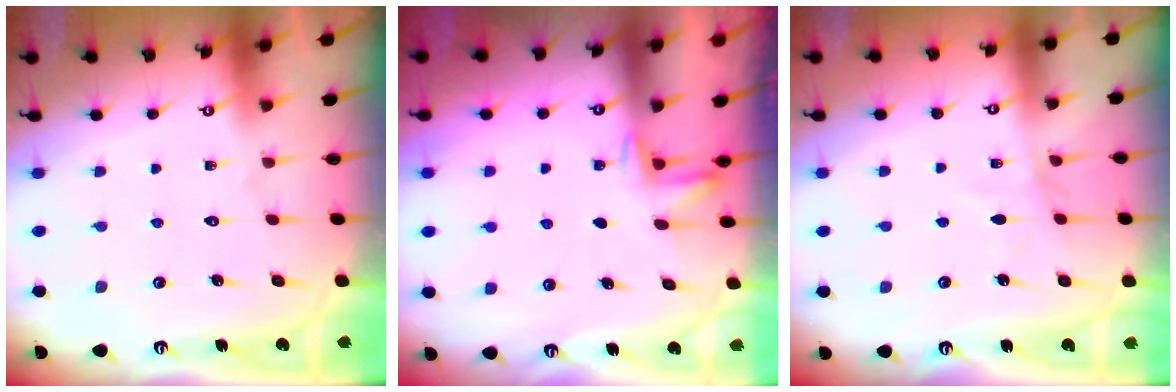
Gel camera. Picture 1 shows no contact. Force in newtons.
{"total": 2.2, "press": 2.1, "slide": 0.4}
{"total": 3.1, "press": 3.1, "slide": 0.4}